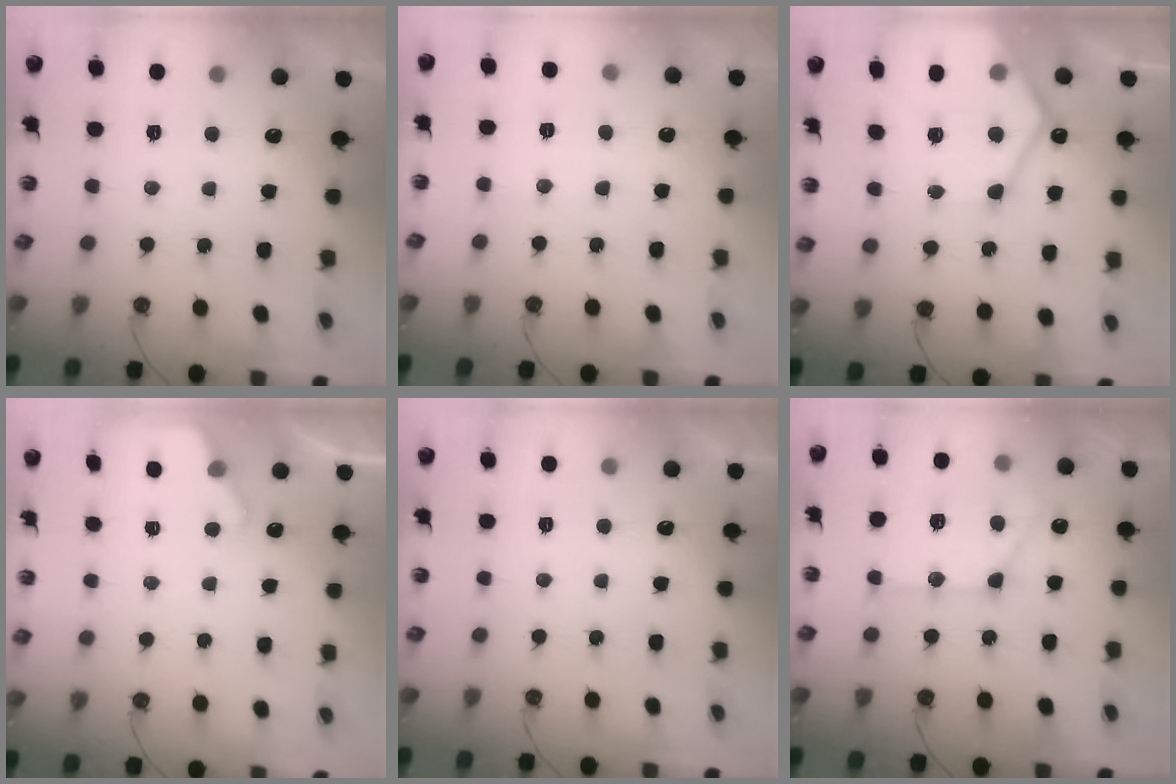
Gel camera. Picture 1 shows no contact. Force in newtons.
{"total": 5.3, "press": 5.2, "slide": 0.6}
{"total": 14.6, "press": 14.6, "slide": 0.6}
{"total": 4.4, "press": 4.4, "slide": 0.5}
{"total": 0.0}
{"total": 15.6, "press": 15.5, "slide": 1.8}